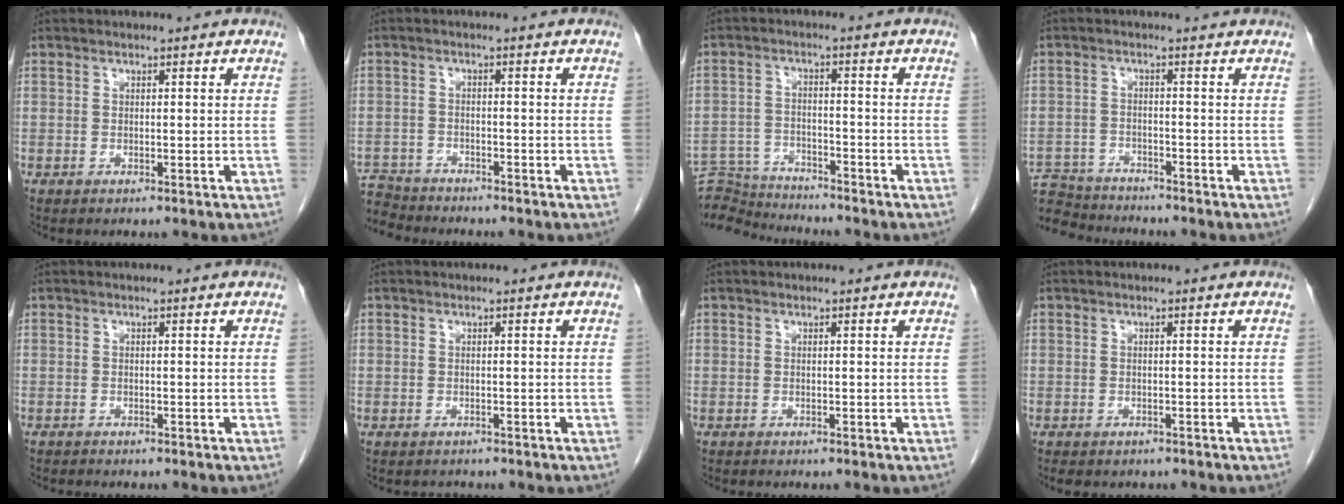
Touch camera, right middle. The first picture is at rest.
{"total": 6.9, "force": [-6.6, 1.9, 0.2], "torque": [-0.013, -0.001, -0.117]}
{"total": 9.6, "force": [-9.5, 0.8, 0.7], "torque": [-0.015, 0.005, -0.166]}
{"total": 9.2, "force": [-8.7, 2.4, 1.6], "torque": [-0.040, 0.009, -0.142]}
{"total": 0.7, "force": [-0.7, 0.0, 0.0], "torque": [-0.008, -0.003, -0.014]}
{"total": 1.1, "force": [-0.9, 0.6, -0.2], "torque": [-0.007, -0.001, -0.015]}
{"total": 0.0}
{"total": 4.6, "force": [-3.9, 2.0, 1.5], "torque": [-0.016, -0.002, -0.047]}